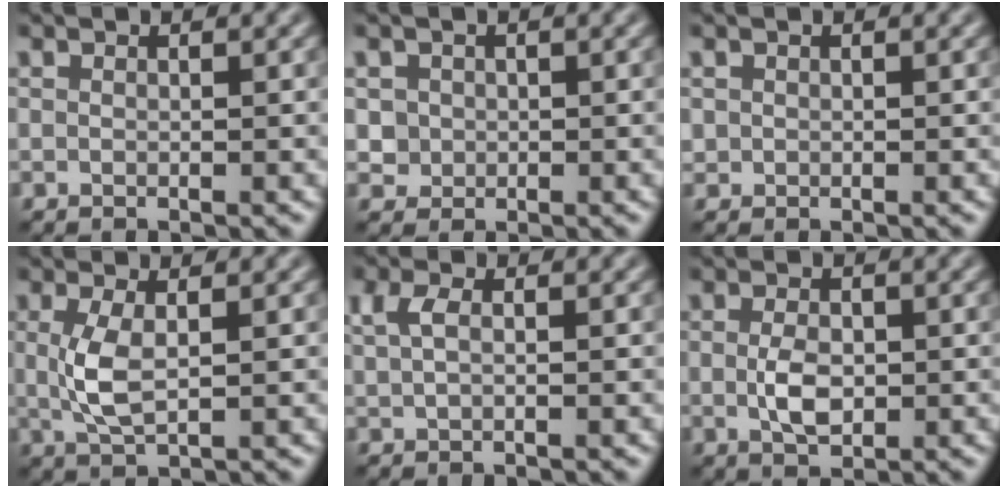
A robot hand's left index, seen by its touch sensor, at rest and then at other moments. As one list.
[{"total": 1.5, "force": [0.1, 1.5, 0.2], "torque": [0.004, -0.006, 0.014]}, {"total": 0.5, "force": [0.1, 0.5, 0.0], "torque": [0.006, -0.004, 0.004]}, {"total": 3.2, "force": [0.3, 1.2, 3.0], "torque": [-0.074, -0.002, 0.007]}, {"total": 2.0, "force": [0.7, 0.9, 1.6], "torque": [-0.036, 0.005, 0.014]}, {"total": 2.9, "force": [-0.2, 1.7, 2.3], "torque": [-0.048, -0.003, -0.003]}]